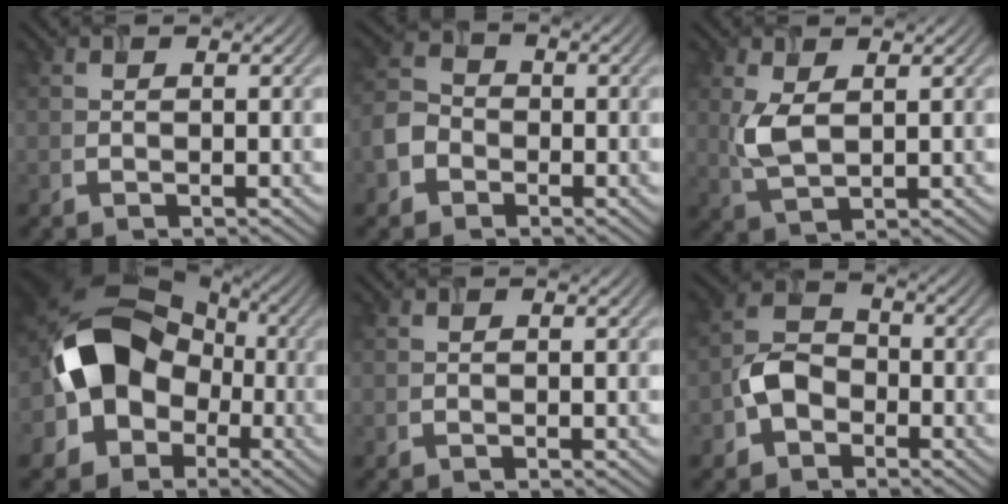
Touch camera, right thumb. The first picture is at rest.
{"total": 4.4, "force": [-1.9, 3.6, 1.8], "torque": [-0.049, 0.005, -0.053]}
{"total": 4.6, "force": [1.0, 2.4, 3.8], "torque": [-0.098, 0.000, 0.026]}
{"total": 14.5, "force": [-2.3, 11.2, 9.0], "torque": [-0.165, -0.003, -0.055]}
{"total": 0.0}
{"total": 5.4, "force": [-2.3, 4.0, 2.9], "torque": [-0.060, 0.004, -0.055]}